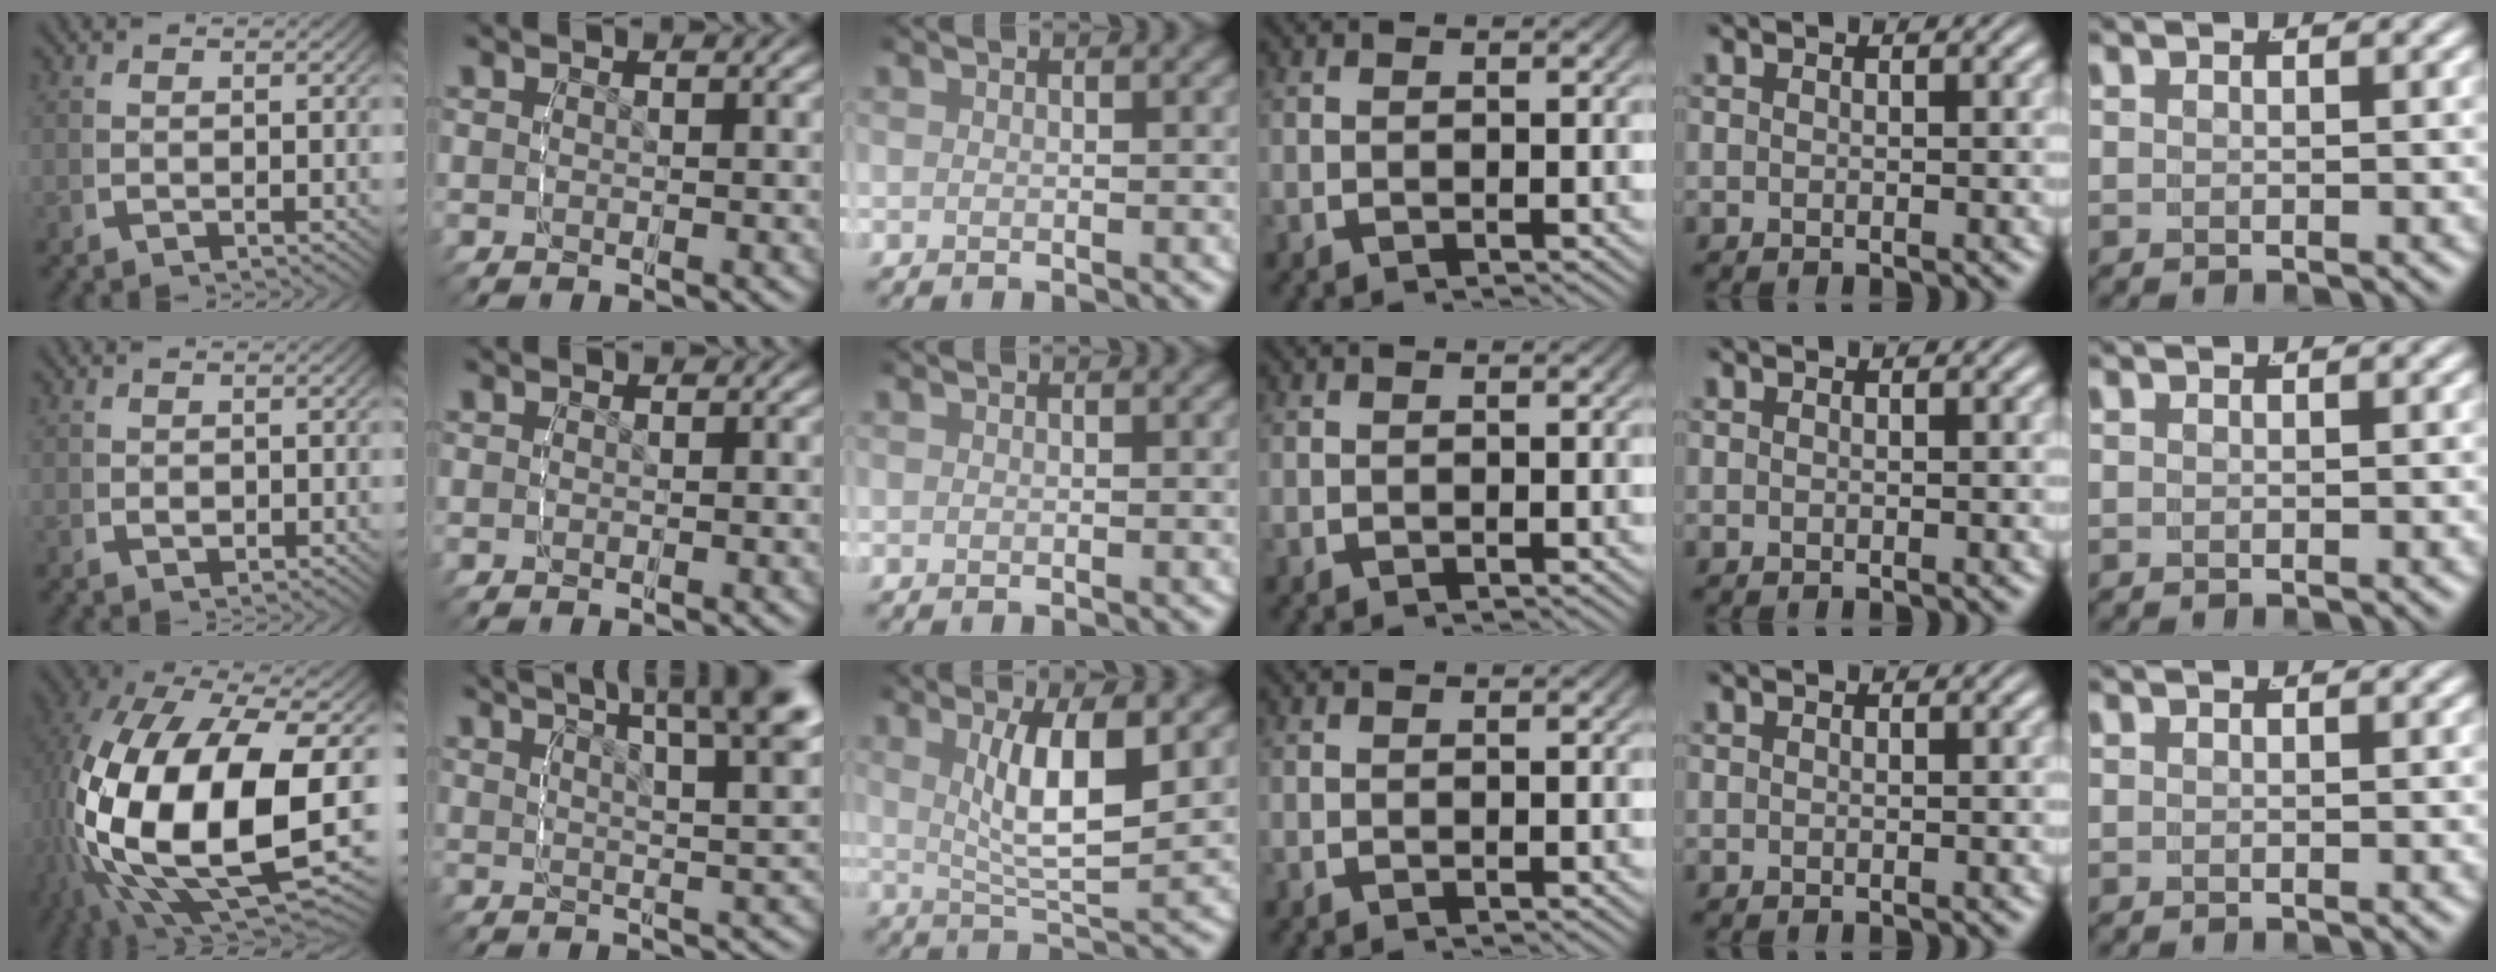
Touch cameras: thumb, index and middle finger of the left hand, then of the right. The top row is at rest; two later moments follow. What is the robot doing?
{"motion": "lift_and_place", "object": "tape"}